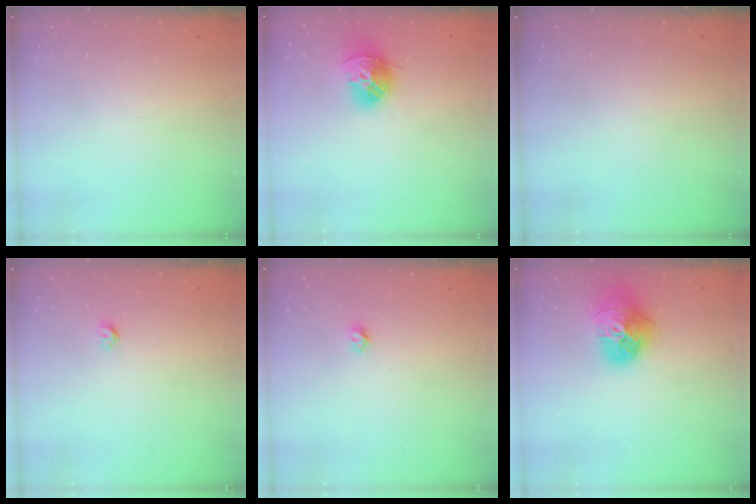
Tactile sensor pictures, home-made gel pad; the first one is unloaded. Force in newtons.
{"total": 12.6, "press": 12.5, "slide": 1.2}
{"total": 0.0}
{"total": 3.6, "press": 3.6, "slide": 0.3}
{"total": 3.4, "press": 3.4, "slide": 0.3}
{"total": 16.9, "press": 16.8, "slide": 1.7}